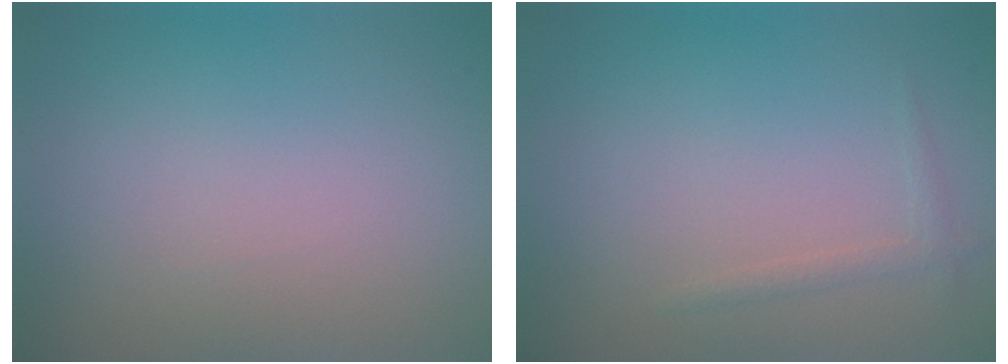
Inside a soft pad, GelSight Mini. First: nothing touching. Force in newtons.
{"total": 1.0, "press": 1.0, "slide": 0.0}